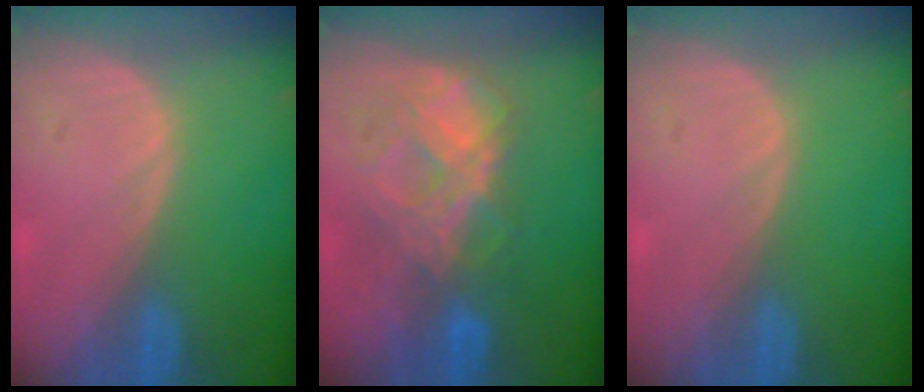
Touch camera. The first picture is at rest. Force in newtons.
{"total": 8.3, "press": 7.4, "slide": 3.7}
{"total": 0.0}